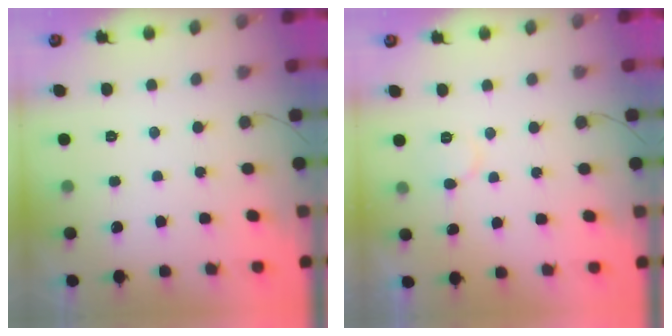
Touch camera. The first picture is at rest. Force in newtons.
{"total": 4.6, "press": 4.6, "slide": 0.6}